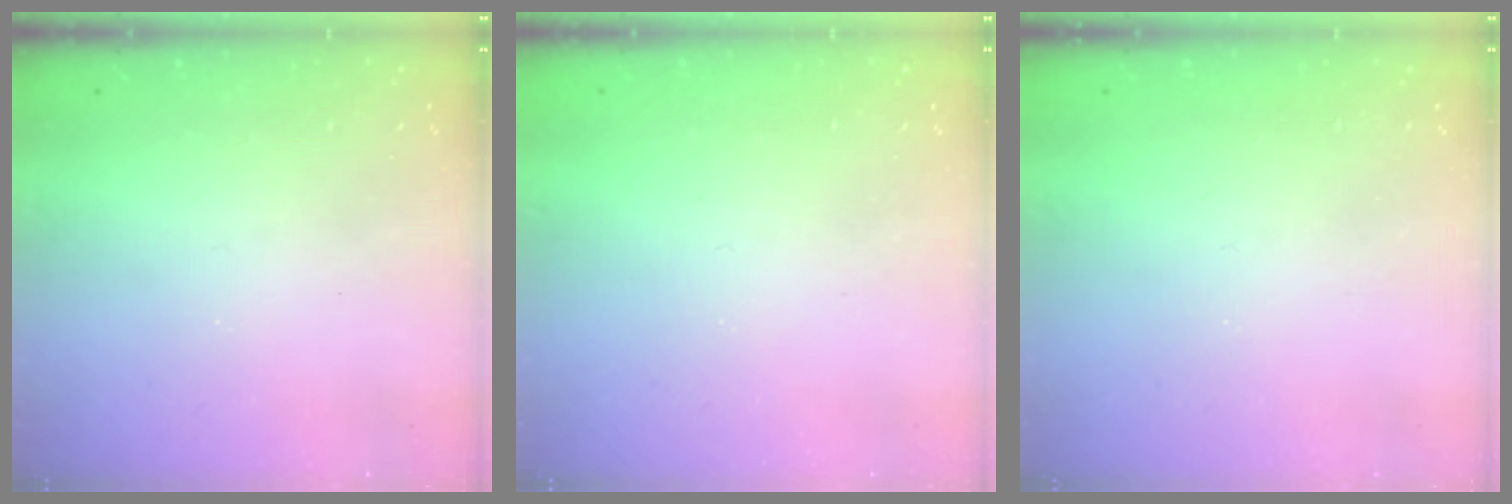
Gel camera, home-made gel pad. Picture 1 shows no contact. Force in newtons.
{"total": 0.0}
{"total": 0.0}